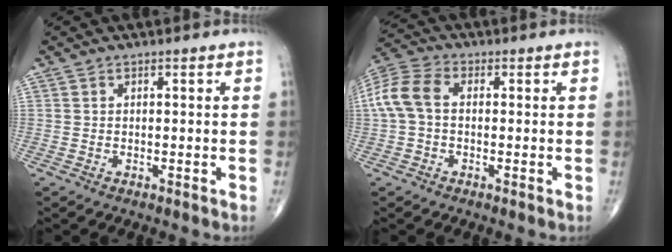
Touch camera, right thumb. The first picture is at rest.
{"total": 8.2, "force": [0.2, 5.4, 6.1], "torque": [-0.133, 0.025, -0.004]}